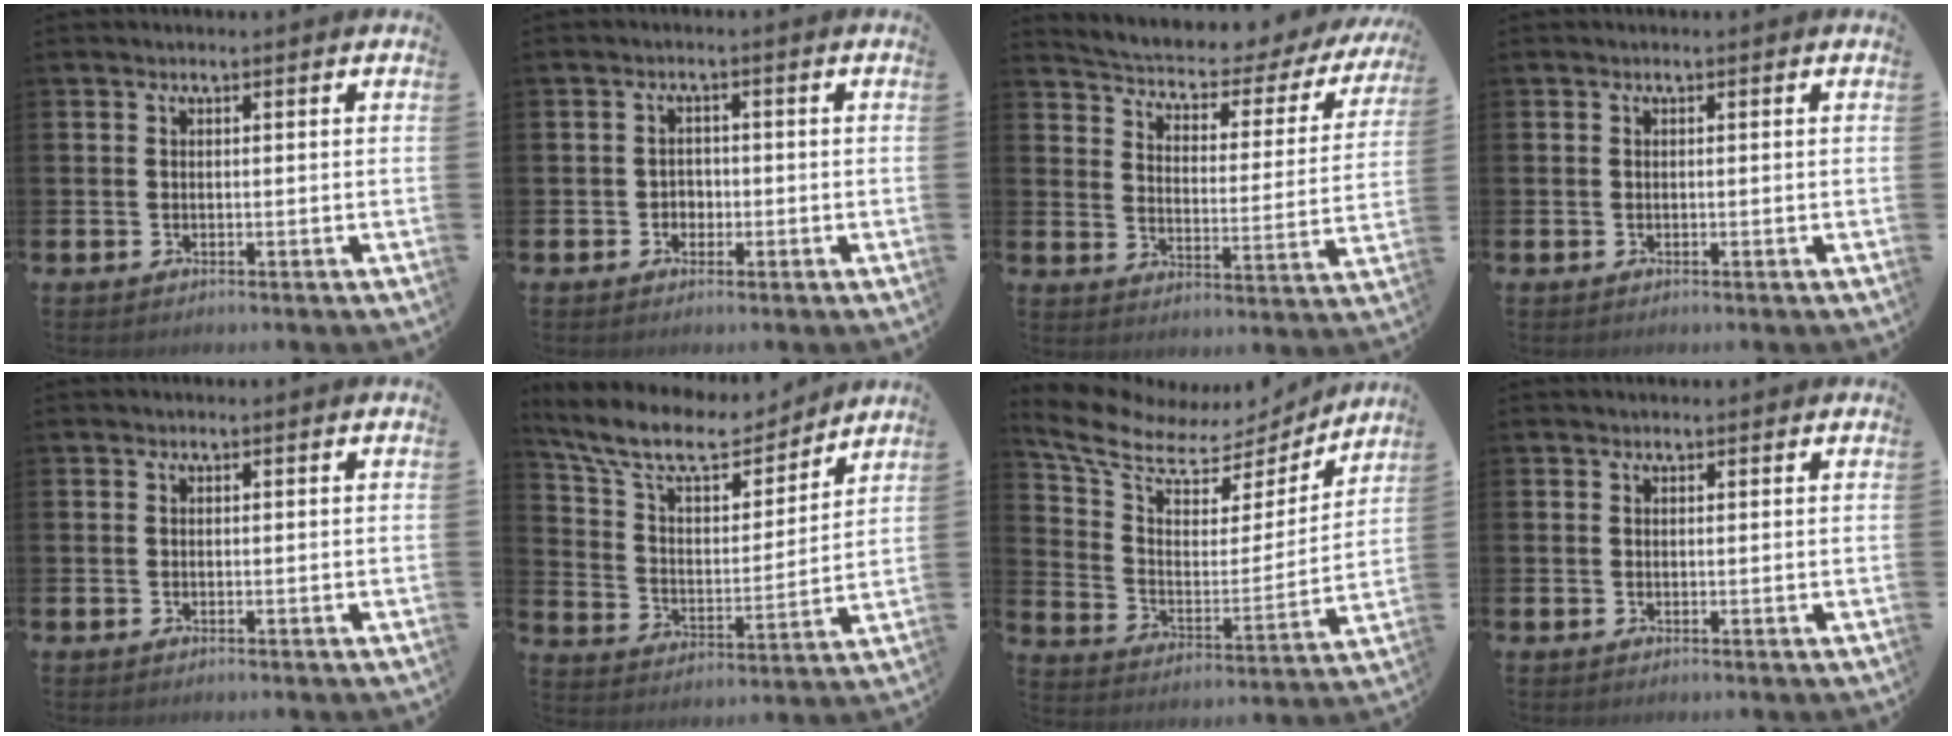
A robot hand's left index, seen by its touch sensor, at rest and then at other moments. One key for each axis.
{"total": 1.7, "fx": -0.4, "fy": 1.6, "fz": 0.6, "tx": 0.002, "ty": -0.001, "tz": -0.014}
{"total": 4.3, "fx": 3.8, "fy": 1.4, "fz": 1.5, "tx": -0.049, "ty": -0.036, "tz": 0.053}
{"total": 0.0}
{"total": 0.0}
{"total": 10.4, "fx": 9.2, "fy": 2.9, "fz": 4.0, "tx": -0.108, "ty": -0.057, "tz": 0.159}
{"total": 9.0, "fx": 7.5, "fy": 3.8, "fz": 3.1, "tx": -0.101, "ty": -0.049, "tz": 0.128}
{"total": 0.7, "fx": 0.7, "fy": 0.2, "fz": 0.1, "tx": 0.014, "ty": -0.004, "tz": 0.010}